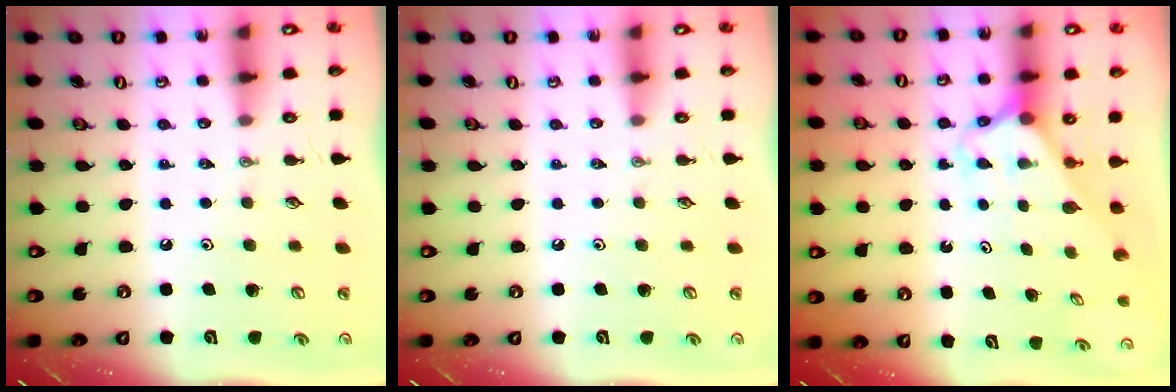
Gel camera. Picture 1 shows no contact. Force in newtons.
{"total": 0.0}
{"total": 2.4, "press": 2.4, "slide": 0.1}